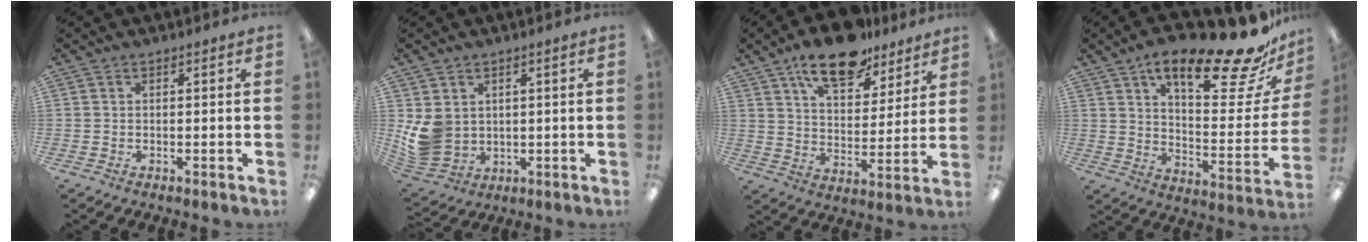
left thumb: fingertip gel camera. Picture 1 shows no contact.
{"total": 8.3, "force": [1.6, 7.2, 3.7], "torque": [-0.089, -0.011, 0.035]}
{"total": 15.7, "force": [11.7, 6.7, 8.0], "torque": [-0.119, -0.062, 0.202]}
{"total": 23.3, "force": [16.4, 6.3, 15.2], "torque": [-0.217, -0.114, 0.259]}